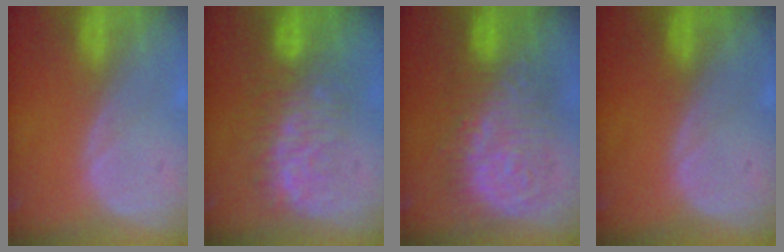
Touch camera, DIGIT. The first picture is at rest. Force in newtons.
{"total": 8.7, "press": 8.1, "slide": 3.1}
{"total": 10.7, "press": 10.6, "slide": 0.7}
{"total": 0.0}